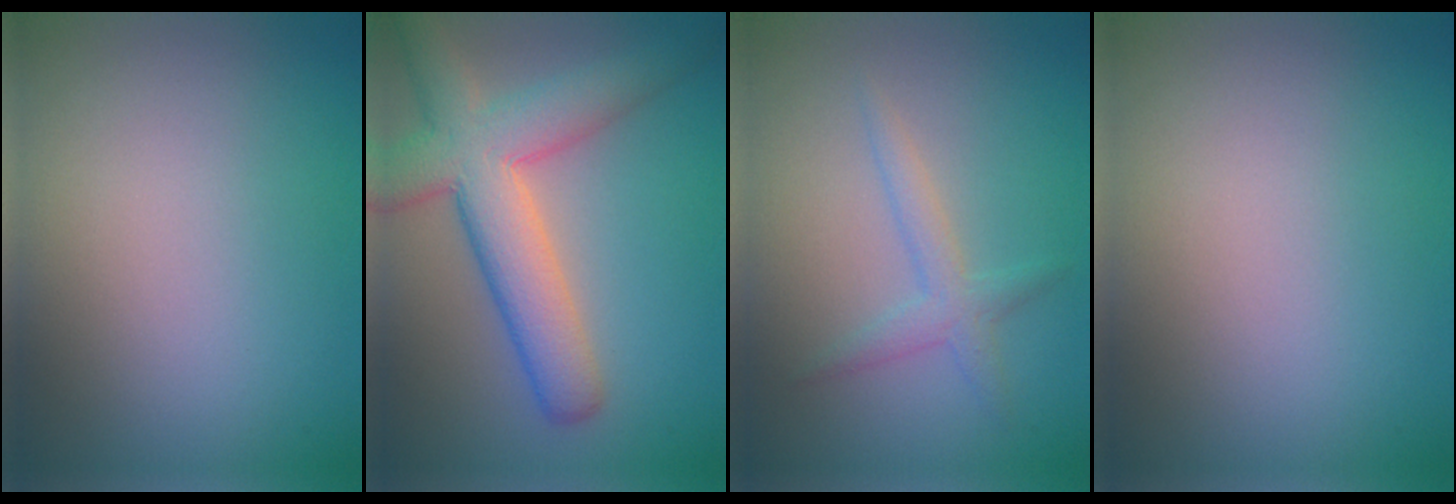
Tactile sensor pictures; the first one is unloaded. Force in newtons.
{"total": 7.8, "press": 7.8, "slide": 0.4}
{"total": 1.9, "press": 1.9, "slide": 0.1}
{"total": 0.0}